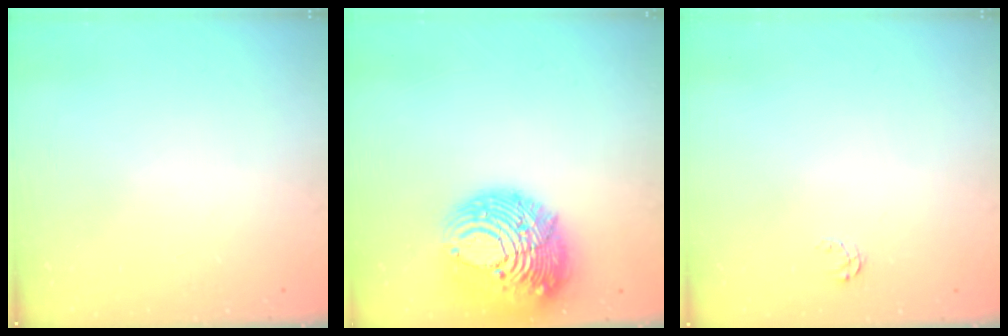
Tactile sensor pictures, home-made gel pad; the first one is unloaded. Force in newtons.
{"total": 19.1, "press": 19.0, "slide": 2.1}
{"total": 2.6, "press": 2.6, "slide": 0.3}